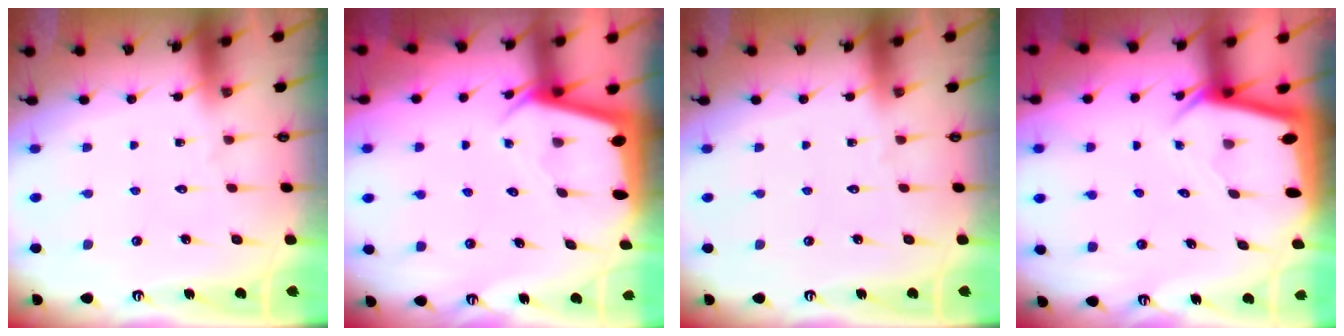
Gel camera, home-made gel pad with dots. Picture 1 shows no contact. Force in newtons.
{"total": 2.5, "press": 2.5, "slide": 0.2}
{"total": 0.0}
{"total": 2.7, "press": 2.7, "slide": 0.2}